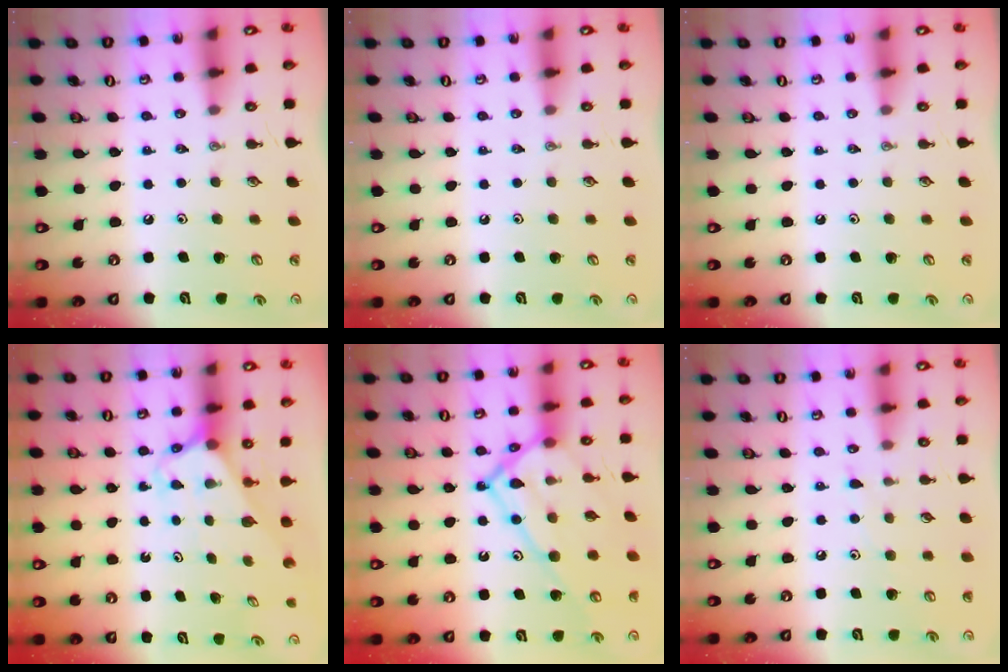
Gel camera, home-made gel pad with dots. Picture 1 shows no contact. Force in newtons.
{"total": 0.0}
{"total": 0.0}
{"total": 2.5, "press": 2.5, "slide": 0.2}
{"total": 18.8, "press": 18.8, "slide": 1.1}
{"total": 4.3, "press": 4.2, "slide": 0.5}